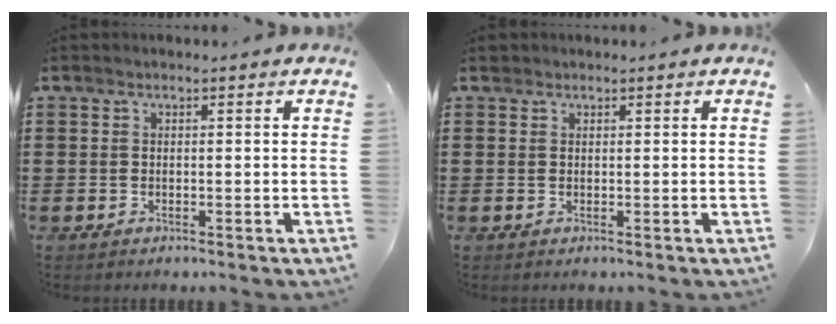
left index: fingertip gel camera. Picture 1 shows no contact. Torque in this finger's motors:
{"motor_torque": [0.60, -0.40, -0.03, 0.02]}